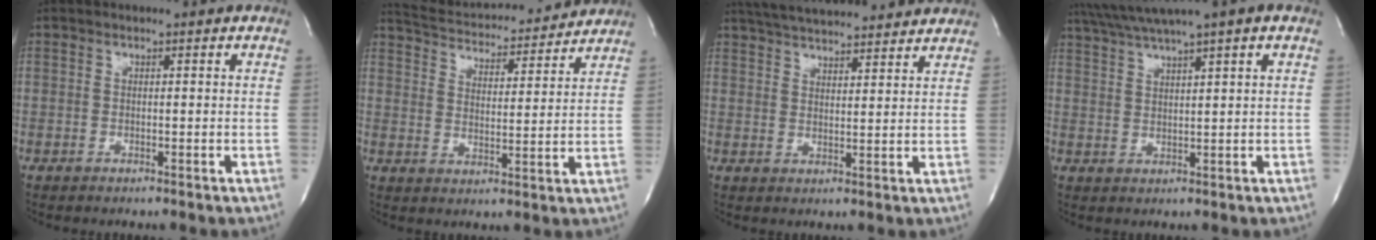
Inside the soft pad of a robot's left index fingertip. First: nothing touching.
{"total": 16.4, "force": [15.6, 2.6, 4.2], "torque": [-0.068, 0.015, 0.227]}
{"total": 17.1, "force": [15.5, 3.0, 6.5], "torque": [-0.109, 0.038, 0.223]}
{"total": 8.5, "force": [6.5, -1.0, 5.4], "torque": [-0.097, 0.034, 0.106]}